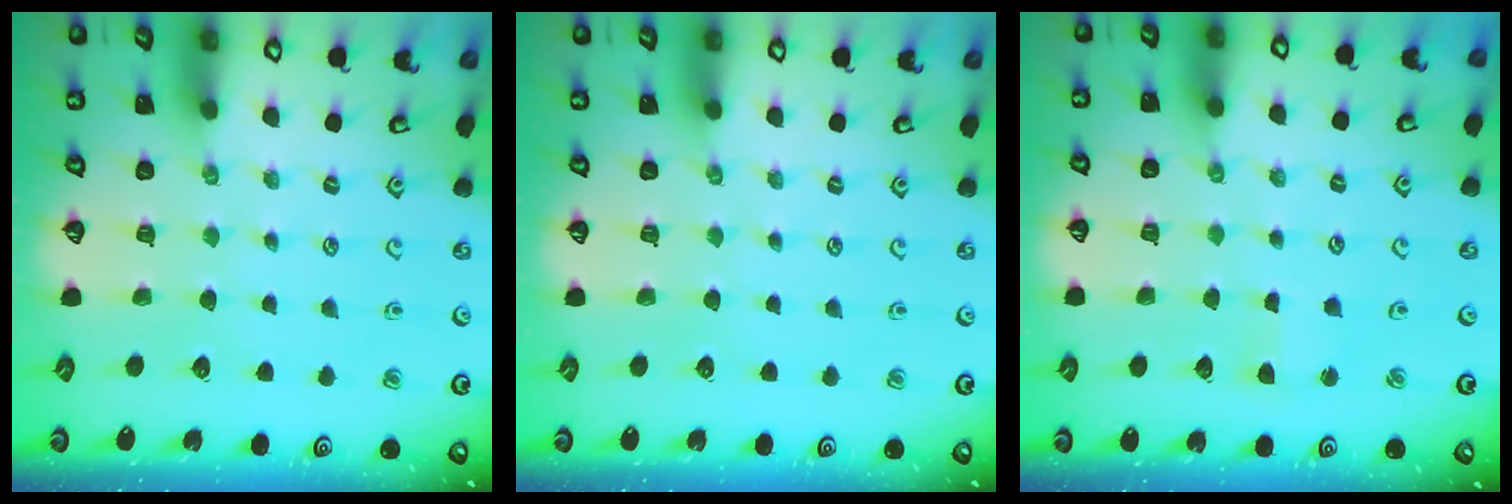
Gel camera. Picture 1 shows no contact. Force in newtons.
{"total": 0.0}
{"total": 2.8, "press": 2.8, "slide": 0.4}